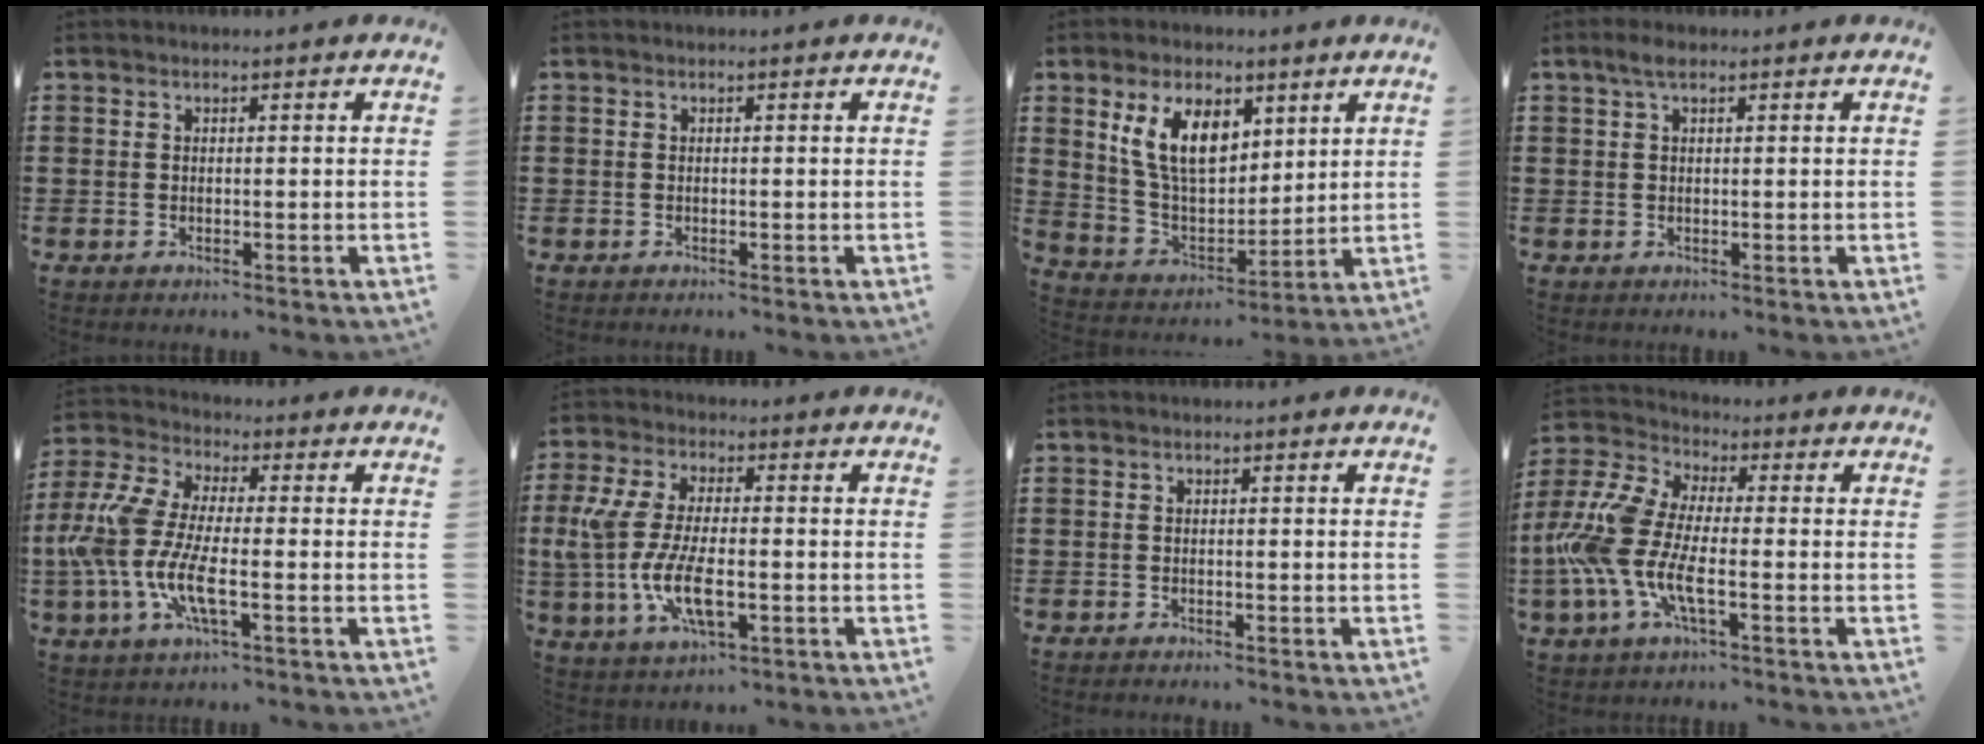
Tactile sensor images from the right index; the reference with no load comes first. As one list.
[{"total": 0.0}, {"total": 9.9, "force": [4.6, 5.6, 6.7], "torque": [-0.162, 0.009, 0.084]}, {"total": 1.9, "force": [0.9, 0.8, 1.5], "torque": [-0.034, 0.005, 0.015]}, {"total": 10.0, "force": [-3.0, 4.0, 8.7], "torque": [-0.228, -0.015, -0.067]}, {"total": 10.4, "force": [-2.1, 4.6, 9.1], "torque": [-0.228, -0.017, -0.048]}, {"total": 0.6, "force": [-0.6, 0.2, 0.0], "torque": [-0.001, 0.000, -0.012]}, {"total": 10.4, "force": [-2.7, 4.5, 8.9], "torque": [-0.240, -0.017, -0.061]}]